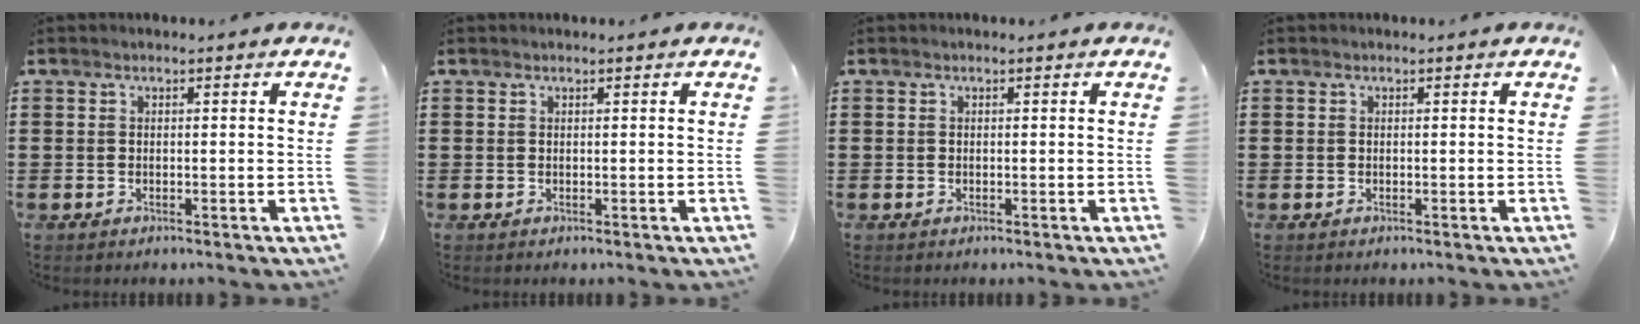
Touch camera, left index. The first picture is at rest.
{"total": 0.0}
{"total": 0.0}
{"total": 0.0}